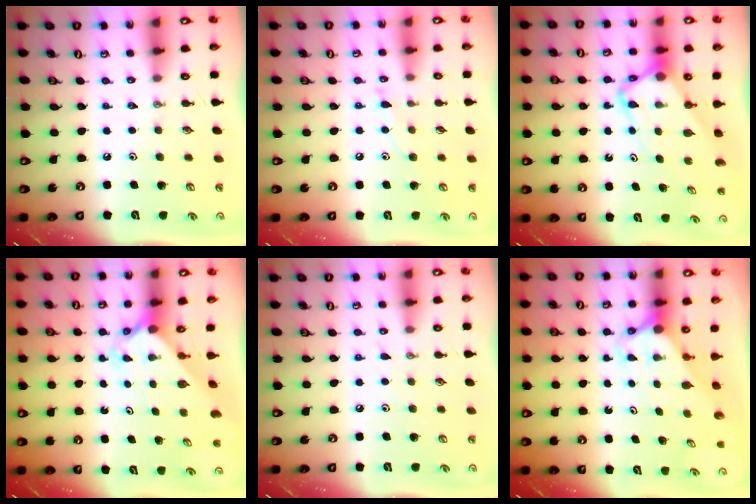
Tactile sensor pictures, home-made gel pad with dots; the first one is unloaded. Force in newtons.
{"total": 6.3, "press": 6.3, "slide": 0.4}
{"total": 5.6, "press": 5.6, "slide": 0.5}
{"total": 2.5, "press": 2.5, "slide": 0.3}
{"total": 2.3, "press": 2.3, "slide": 0.3}
{"total": 2.6, "press": 2.6, "slide": 0.0}